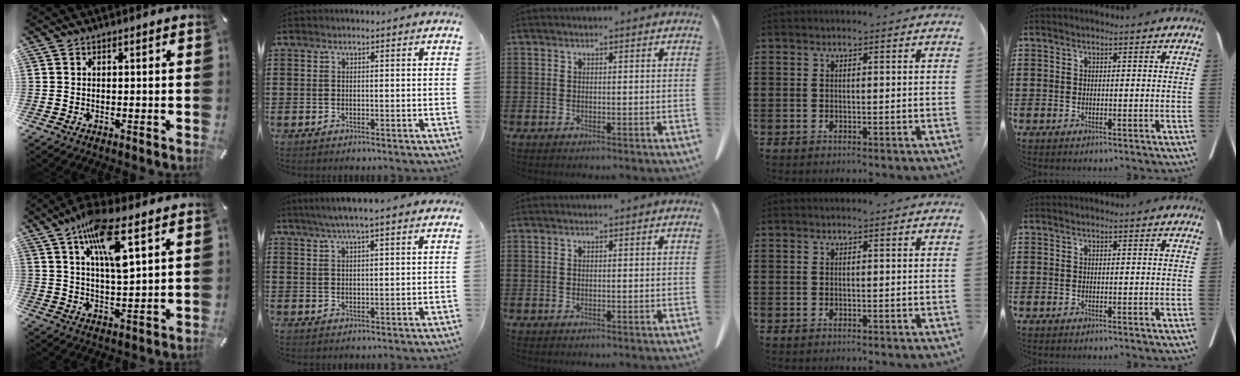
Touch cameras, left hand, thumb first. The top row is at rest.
{"thumb": {"total": 12.4, "force": [6.7, 3.4, 9.9], "torque": [-0.179, -0.016, 0.113]}, "index": {"total": 3.3, "force": [2.6, -0.1, 2.0], "torque": [-0.044, 0.000, 0.047]}}